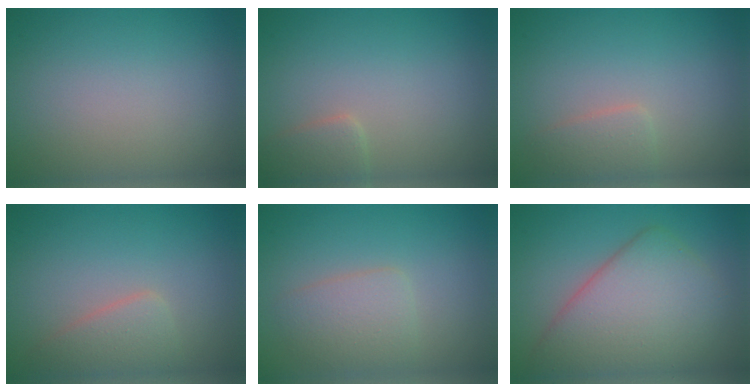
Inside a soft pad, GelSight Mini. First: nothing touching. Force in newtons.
{"total": 1.7, "press": 1.7, "slide": 0.1}
{"total": 1.7, "press": 1.7, "slide": 0.1}
{"total": 2.4, "press": 2.4, "slide": 0.1}
{"total": 2.5, "press": 2.5, "slide": 0.0}
{"total": 7.4, "press": 7.4, "slide": 0.3}